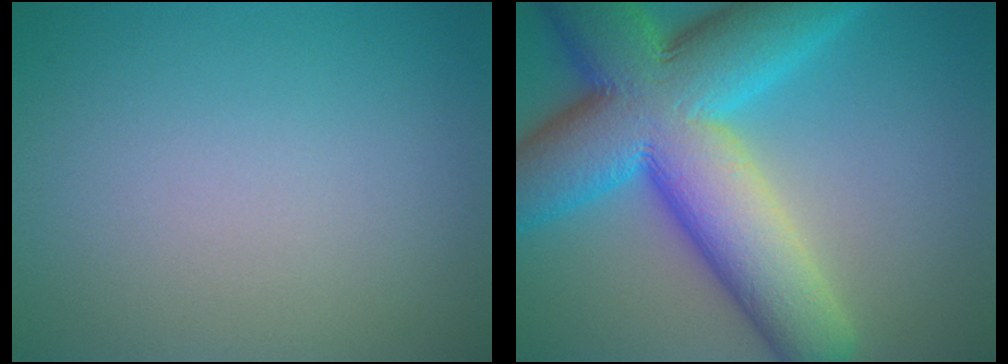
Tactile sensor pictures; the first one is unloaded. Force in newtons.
{"total": 15.4, "press": 15.4, "slide": 0.4}